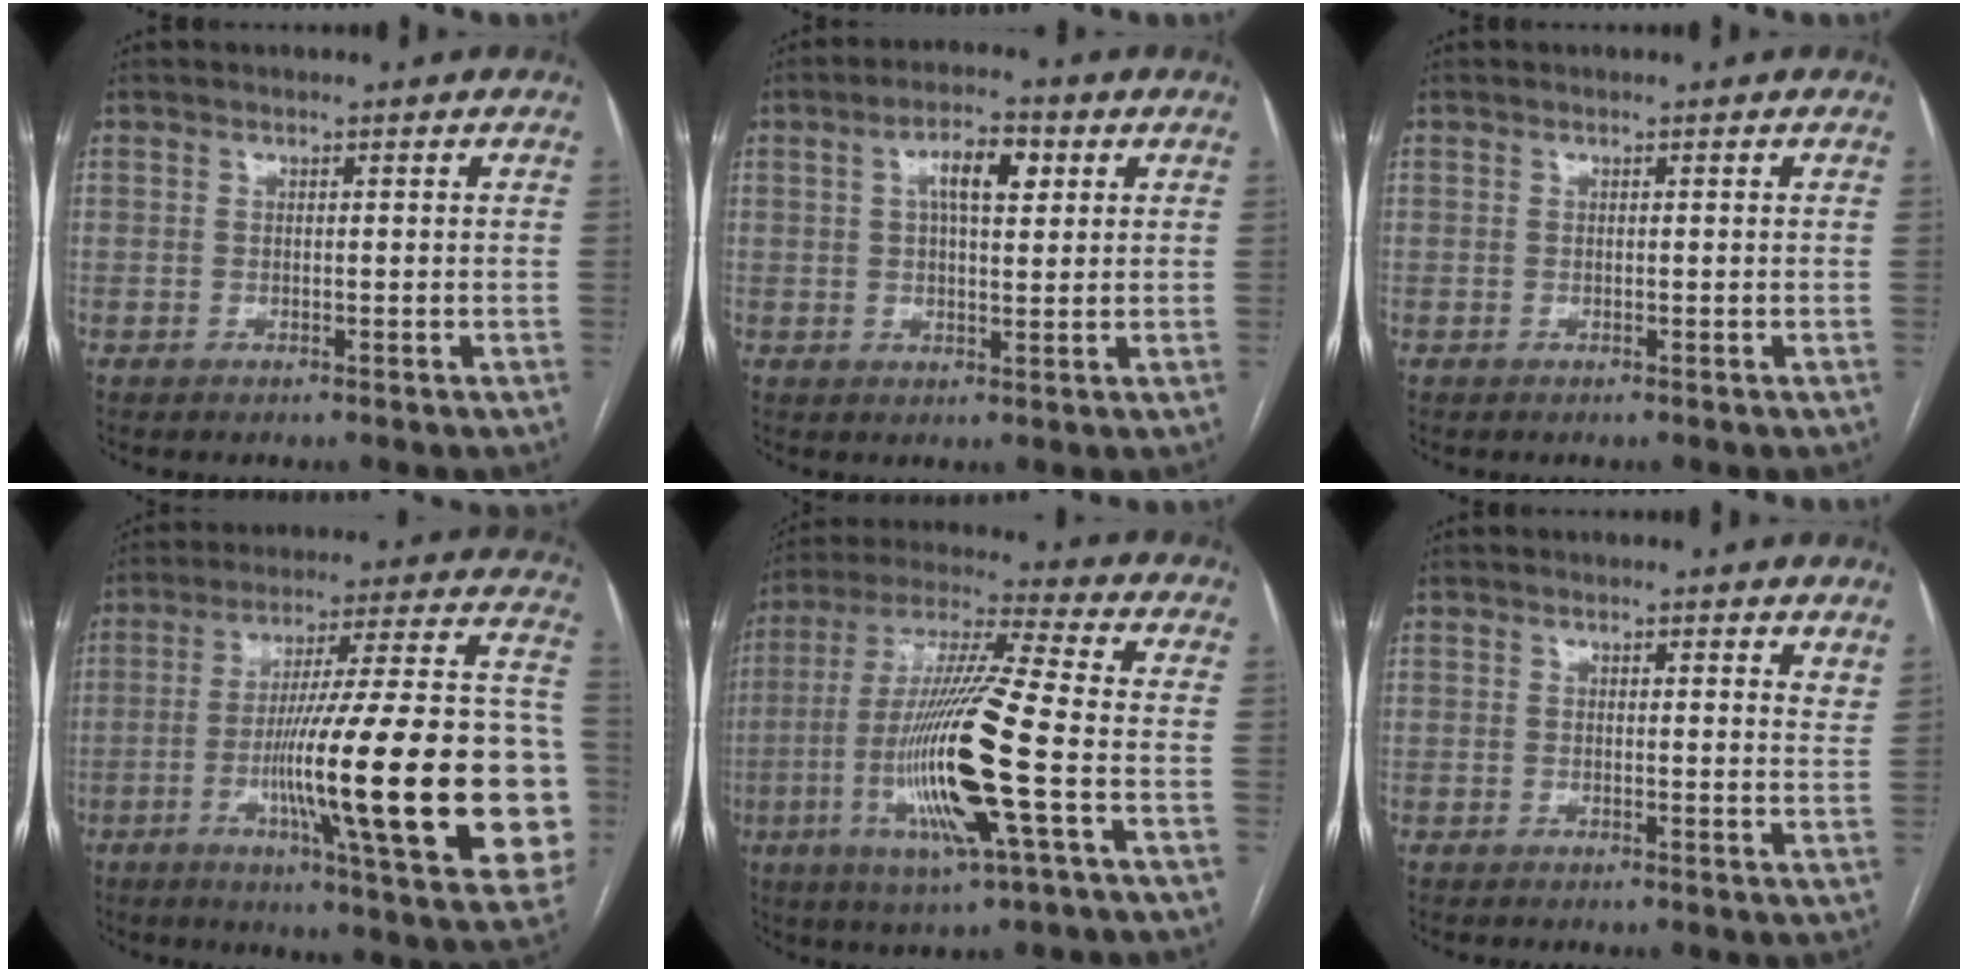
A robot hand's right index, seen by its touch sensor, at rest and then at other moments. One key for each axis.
{"total": 6.4, "fx": 2.2, "fy": 2.3, "fz": 5.6, "tx": -0.098, "ty": 0.014, "tz": 0.035}
{"total": 0.0}
{"total": 31.1, "fx": -6.2, "fy": 3.0, "fz": 30.4, "tx": -0.374, "ty": 0.000, "tz": -0.099}
{"total": 18.0, "fx": -4.3, "fy": 0.4, "fz": 17.5, "tx": -0.358, "ty": -0.015, "tz": -0.086}
{"total": 3.5, "fx": 3.1, "fy": 0.8, "fz": 1.3, "tx": -0.013, "ty": -0.012, "tz": 0.021}